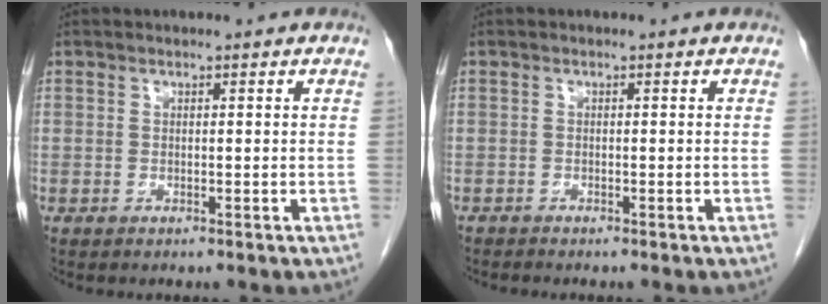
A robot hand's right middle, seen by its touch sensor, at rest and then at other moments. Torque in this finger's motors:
{"motor_torque": [-0.04, -0.01, 0.00, 0.01]}